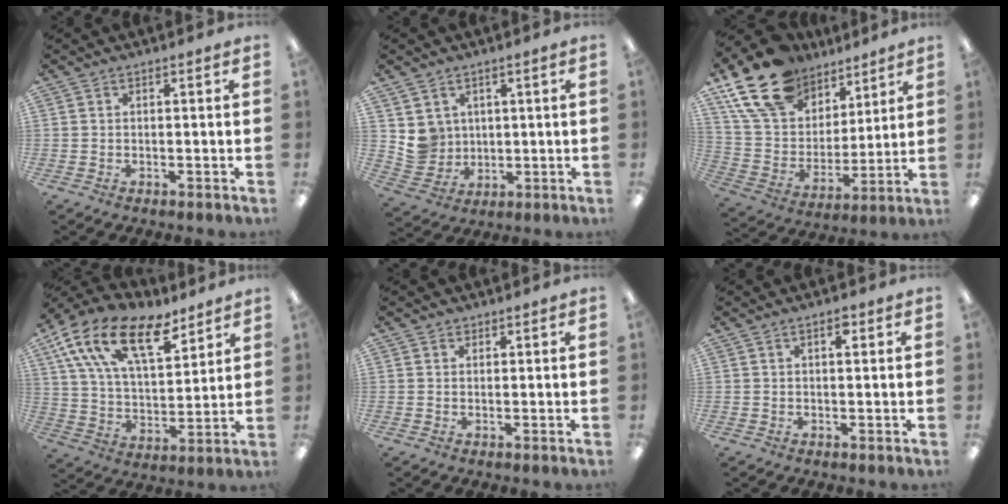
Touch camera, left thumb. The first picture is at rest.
{"total": 6.4, "force": [2.6, 5.9, 0.4], "torque": [-0.019, -0.007, 0.057]}
{"total": 20.2, "force": [13.7, 12.2, 8.4], "torque": [-0.168, -0.070, 0.257]}
{"total": 19.7, "force": [12.0, 9.4, 12.5], "torque": [-0.231, -0.053, 0.217]}
{"total": 1.3, "force": [1.0, 0.9, 0.2], "torque": [0.005, -0.002, 0.017]}
{"total": 2.3, "force": [1.3, 0.9, 1.7], "torque": [-0.019, -0.004, 0.018]}